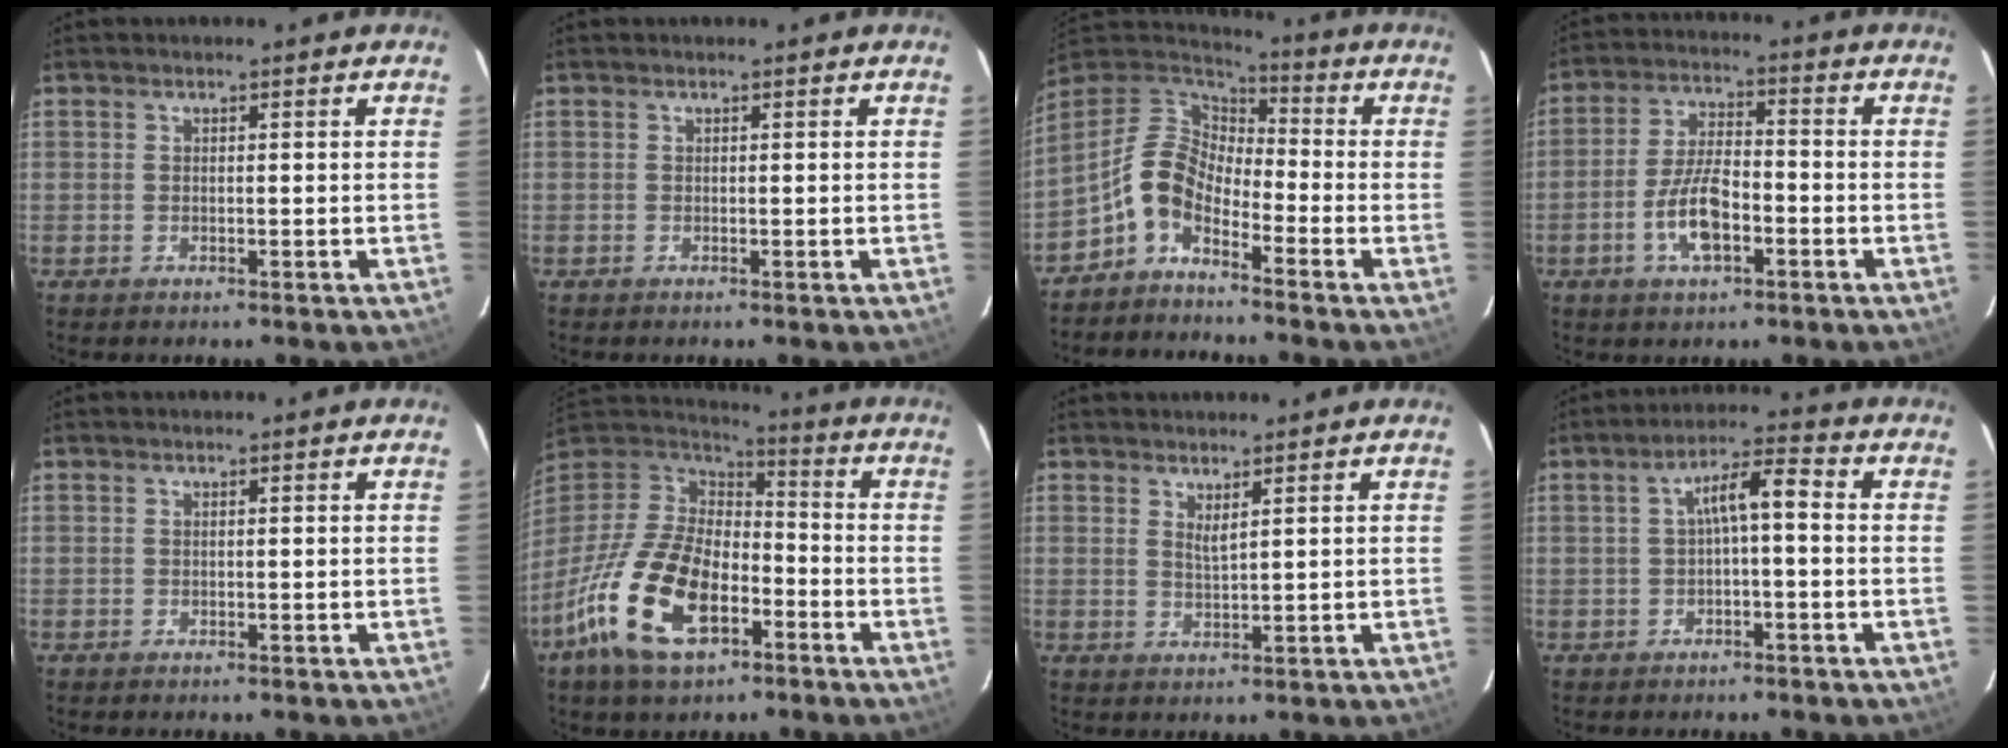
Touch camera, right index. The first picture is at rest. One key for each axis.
{"total": 0.0}
{"total": 9.1, "fx": -5.1, "fy": 4.8, "fz": 5.8, "tx": -0.120, "ty": 0.022, "tz": -0.117}
{"total": 8.8, "fx": -3.6, "fy": 3.6, "fz": 7.2, "tx": -0.147, "ty": 0.006, "tz": -0.064}
{"total": 0.0}
{"total": 20.6, "fx": -10.0, "fy": 10.8, "fz": 14.4, "tx": -0.312, "ty": -0.027, "tz": -0.183}
{"total": 1.9, "fx": 1.5, "fy": 0.0, "fz": 1.3, "tx": -0.020, "ty": -0.001, "tz": 0.026}
{"total": 5.4, "fx": -0.5, "fy": 1.2, "fz": 5.2, "tx": -0.095, "ty": 0.019, "tz": -0.003}